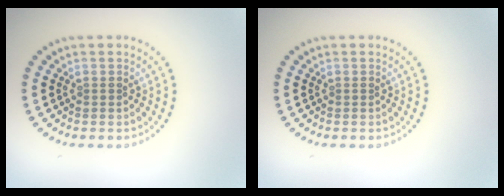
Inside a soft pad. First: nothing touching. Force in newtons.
{"total": 0.0}